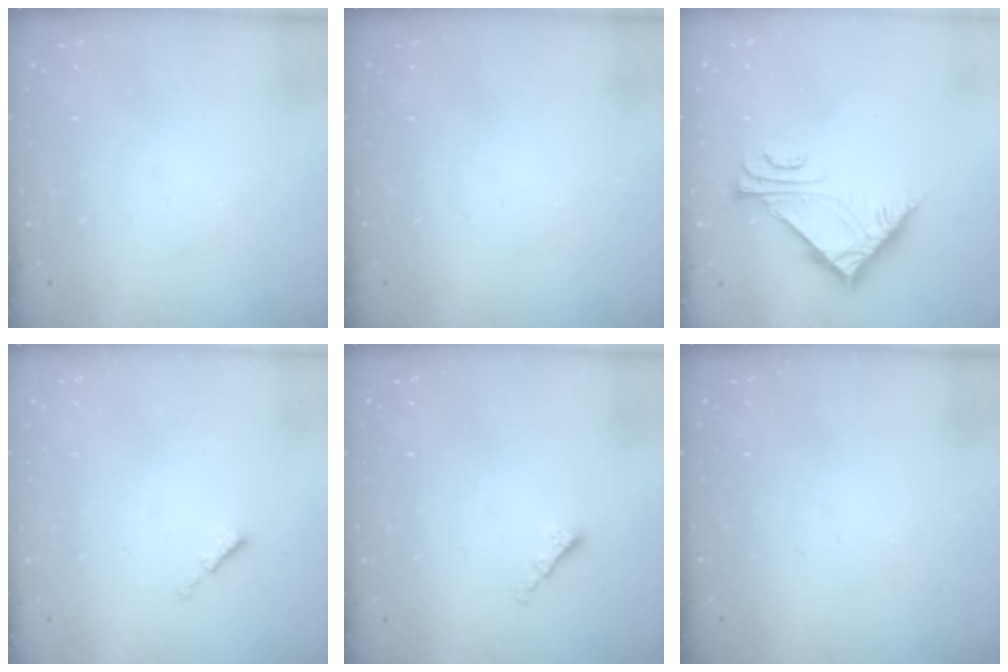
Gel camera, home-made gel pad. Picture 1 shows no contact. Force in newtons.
{"total": 0.0}
{"total": 7.1, "press": 7.1, "slide": 0.4}
{"total": 0.0}
{"total": 1.3, "press": 1.2, "slide": 0.6}
{"total": 0.0}